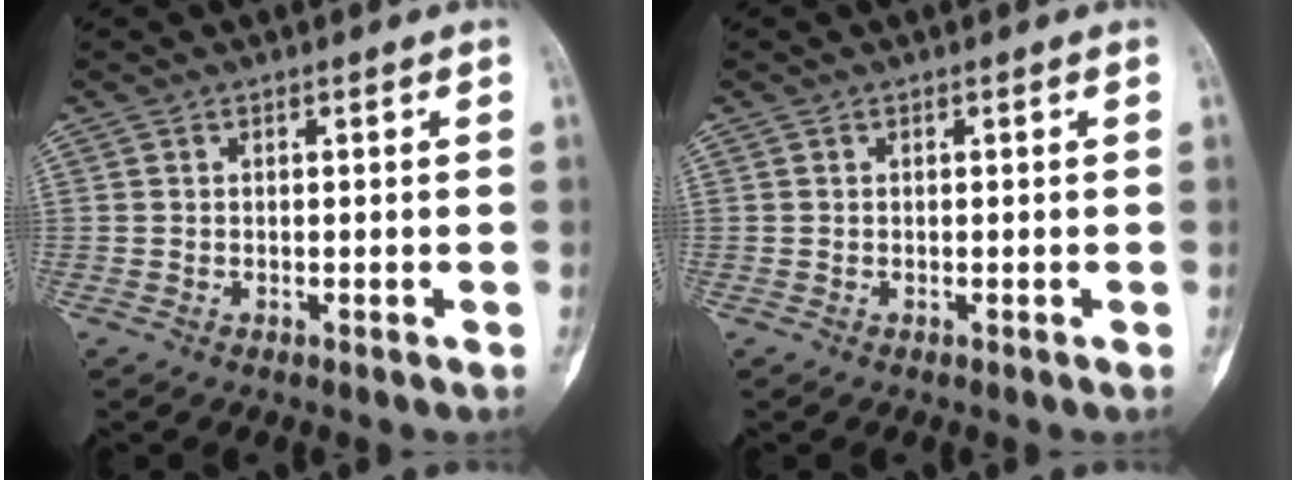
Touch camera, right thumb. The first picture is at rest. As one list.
[{"total": 0.0}]